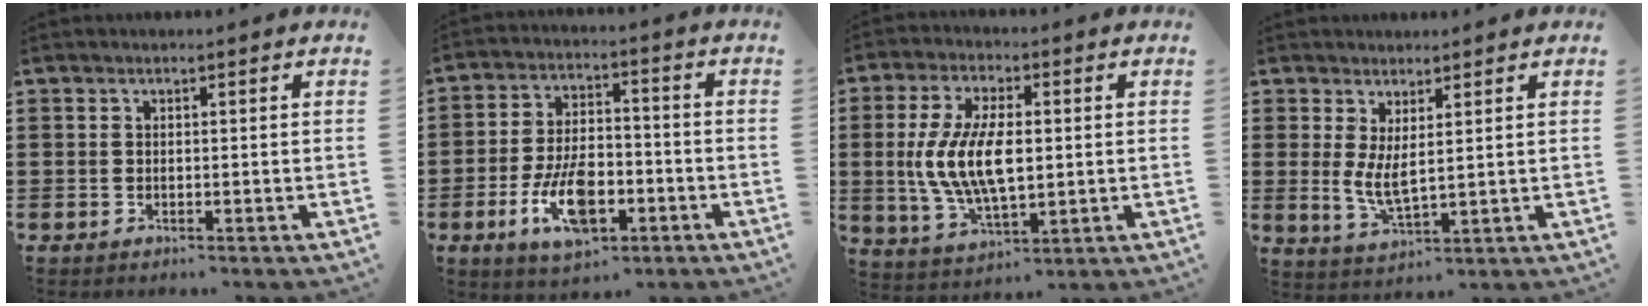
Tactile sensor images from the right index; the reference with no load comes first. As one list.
[{"total": 10.4, "force": [-4.1, 4.9, 8.1], "torque": [-0.168, -0.003, -0.076]}, {"total": 10.3, "force": [0.2, 4.6, 9.3], "torque": [-0.208, 0.000, -0.002]}, {"total": 3.8, "force": [1.4, 1.0, 3.4], "torque": [-0.078, -0.006, 0.025]}]